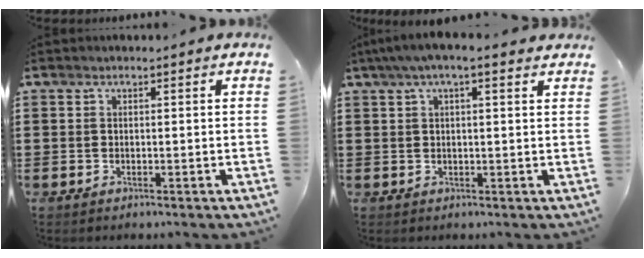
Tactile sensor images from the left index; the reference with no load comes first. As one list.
[{"total": 3.4, "force": [2.0, 0.5, 2.6], "torque": [-0.055, 0.005, 0.035]}]